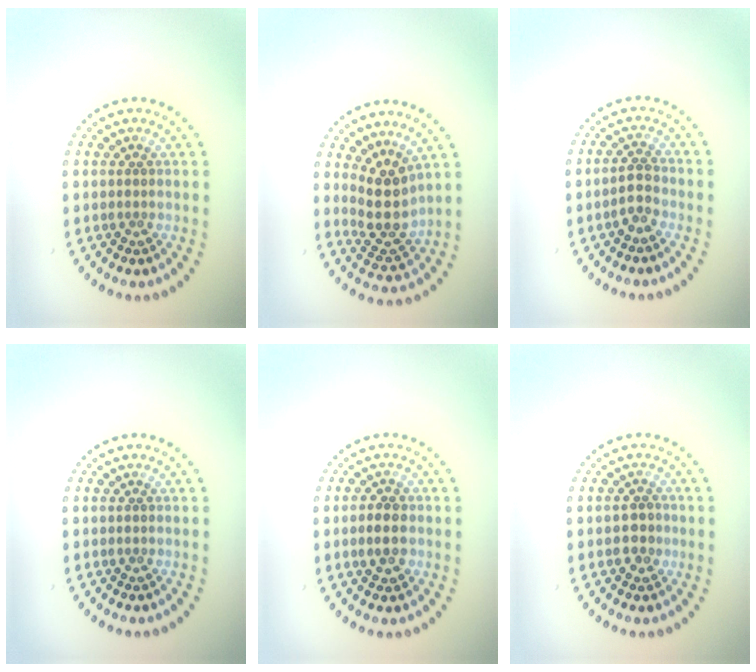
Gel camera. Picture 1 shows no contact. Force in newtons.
{"total": 4.0, "press": 3.1, "slide": 2.5}
{"total": 1.9, "press": 1.7, "slide": 0.7}
{"total": 0.0}
{"total": 2.3, "press": 2.3, "slide": 0.3}
{"total": 1.9, "press": 1.8, "slide": 0.5}